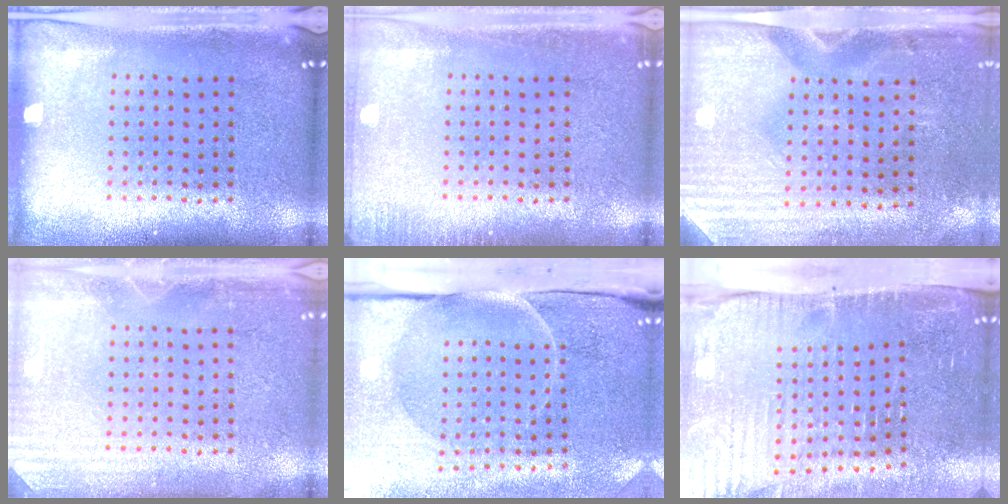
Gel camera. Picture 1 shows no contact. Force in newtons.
{"total": 1.1, "press": 1.1, "slide": 0.2}
{"total": 3.0, "press": 2.6, "slide": 1.5}
{"total": 2.7, "press": 2.7, "slide": 0.3}
{"total": 4.9, "press": 3.9, "slide": 3.0}
{"total": 4.9, "press": 4.1, "slide": 2.7}